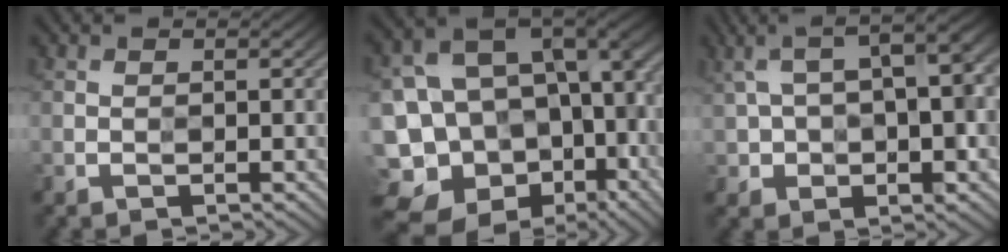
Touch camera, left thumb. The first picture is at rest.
{"total": 18.5, "force": [-5.8, 13.4, 11.4], "torque": [-0.257, -0.040, -0.046]}
{"total": 12.8, "force": [2.1, 6.2, 10.9], "torque": [-0.204, 0.009, 0.049]}